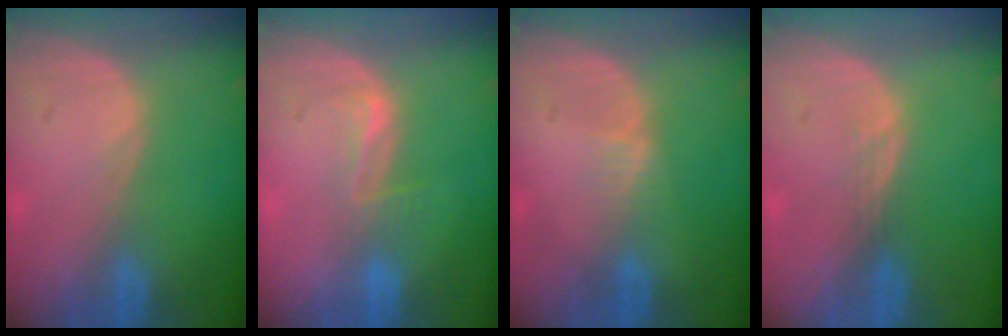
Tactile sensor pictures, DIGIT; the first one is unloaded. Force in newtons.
{"total": 2.7, "press": 2.3, "slide": 1.5}
{"total": 1.3, "press": 1.3, "slide": 0.2}
{"total": 1.1, "press": 0.9, "slide": 0.7}